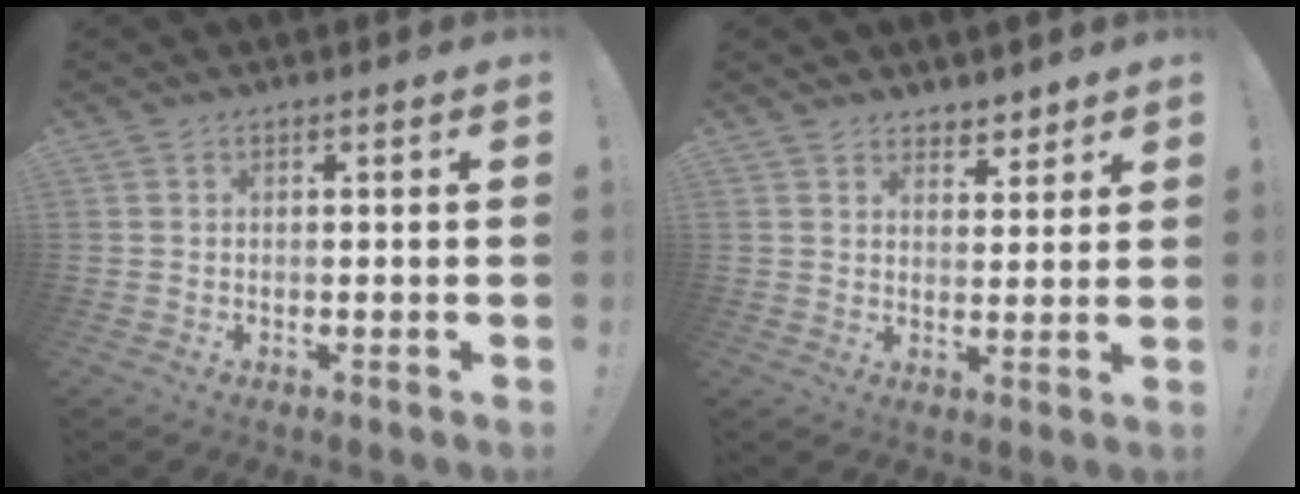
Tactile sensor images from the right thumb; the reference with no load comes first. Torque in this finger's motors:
{"motor_torque": [0.00, -0.28, -0.09, 0.12, 0.11]}